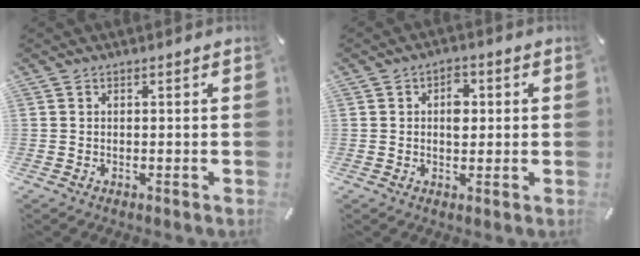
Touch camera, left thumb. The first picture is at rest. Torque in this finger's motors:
{"motor_torque": [0.05, 0.00, 0.49, -0.20, 0.11]}